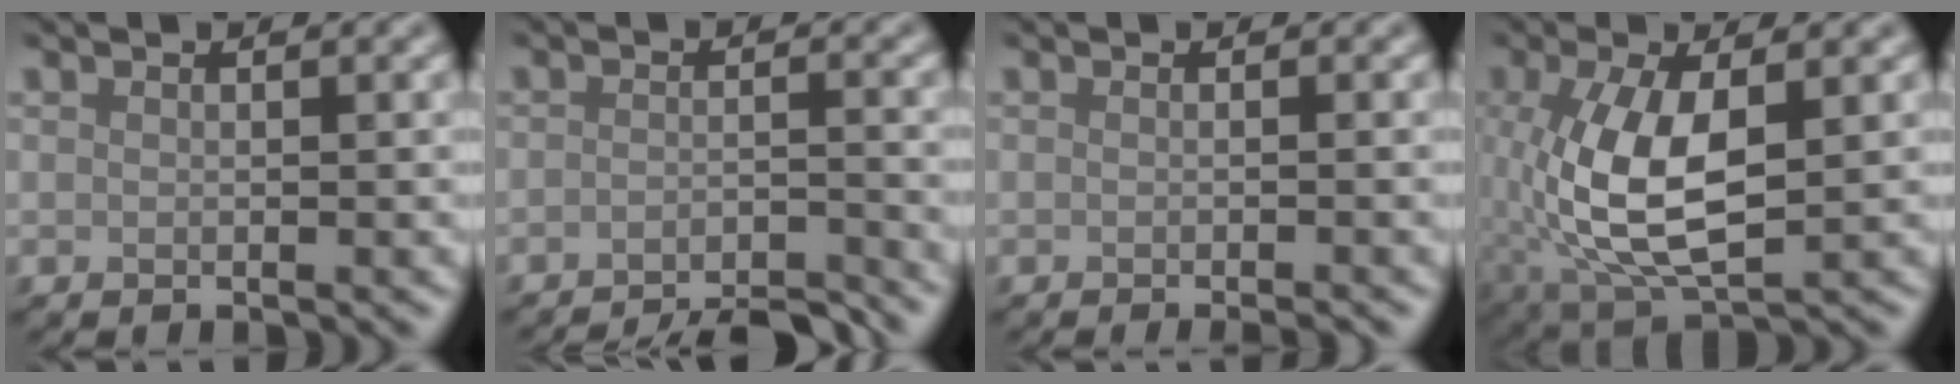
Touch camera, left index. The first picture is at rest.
{"total": 6.5, "force": [-5.9, 1.0, 2.6], "torque": [-0.032, -0.002, -0.085]}
{"total": 2.1, "force": [-0.6, 0.8, 1.8], "torque": [0.000, -0.005, -0.014]}
{"total": 7.9, "force": [0.3, 3.5, 7.0], "torque": [-0.160, -0.006, 0.010]}